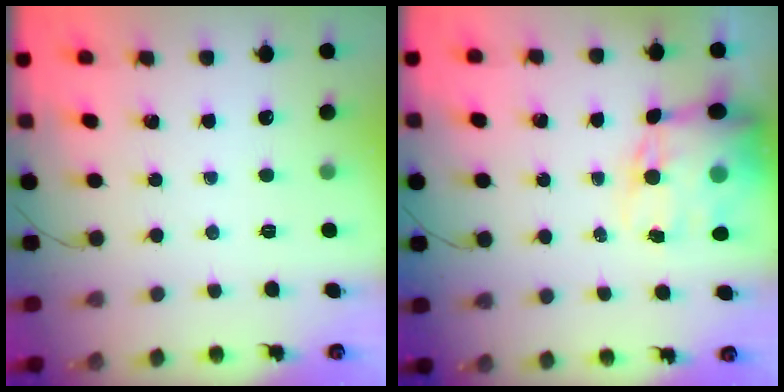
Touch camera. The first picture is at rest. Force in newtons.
{"total": 16.0, "press": 15.6, "slide": 3.6}